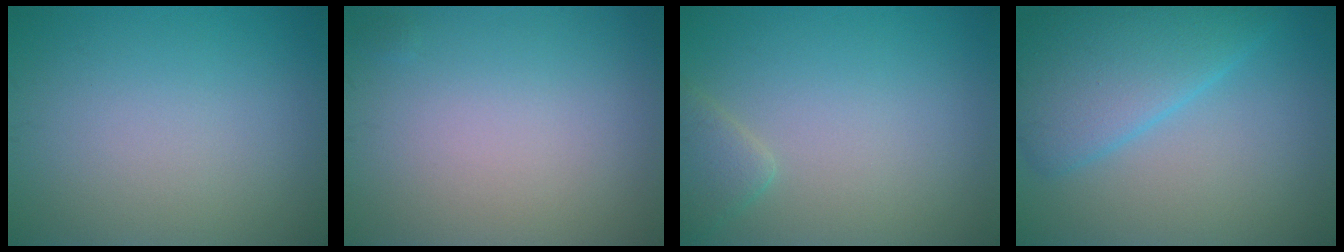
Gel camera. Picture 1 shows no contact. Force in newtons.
{"total": 0.0}
{"total": 1.9, "press": 1.9, "slide": 0.1}
{"total": 5.9, "press": 5.9, "slide": 0.2}